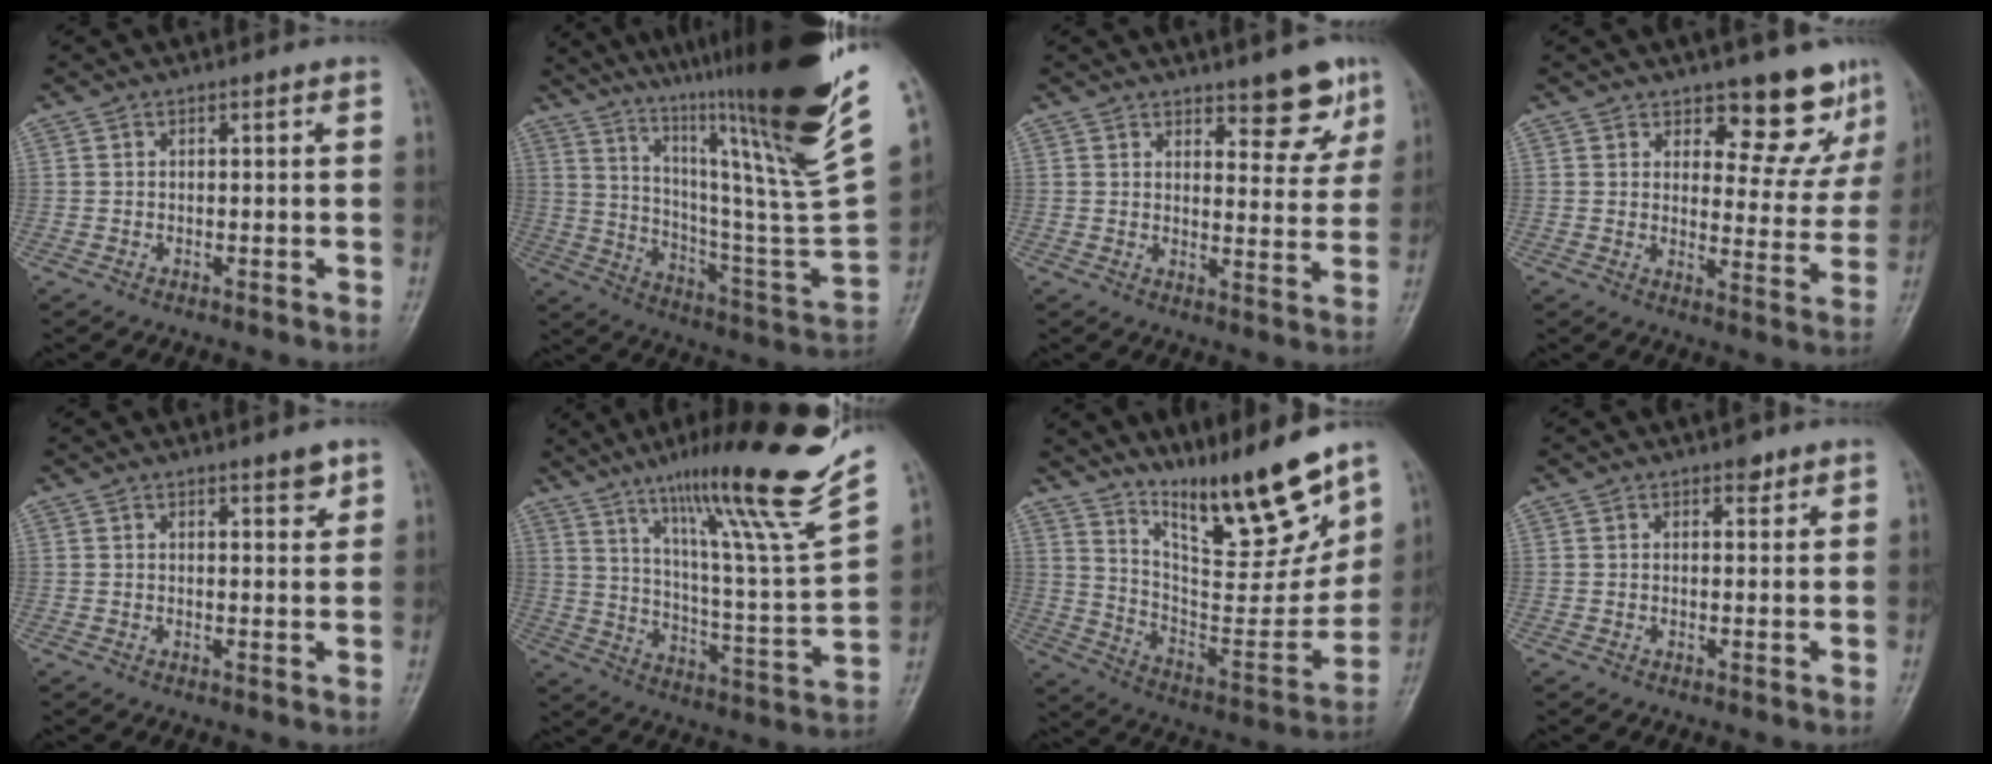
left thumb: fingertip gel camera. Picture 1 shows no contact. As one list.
[{"total": 36.1, "force": [21.9, 4.9, 28.3], "torque": [-0.368, -0.084, 0.343]}, {"total": 7.7, "force": [5.4, 2.8, 4.6], "torque": [-0.025, -0.037, 0.073]}, {"total": 10.7, "force": [8.9, 4.4, 4.0], "torque": [-0.004, -0.074, 0.108]}, {"total": 2.4, "force": [1.8, 0.7, 1.4], "torque": [-0.010, -0.013, 0.025]}, {"total": 25.3, "force": [17.4, 1.0, 18.3], "torque": [-0.260, -0.081, 0.279]}, {"total": 19.2, "force": [14.7, 3.4, 11.9], "torque": [-0.139, -0.104, 0.258]}, {"total": 1.7, "force": [1.2, 0.9, 0.6], "torque": [0.005, -0.007, 0.014]}]